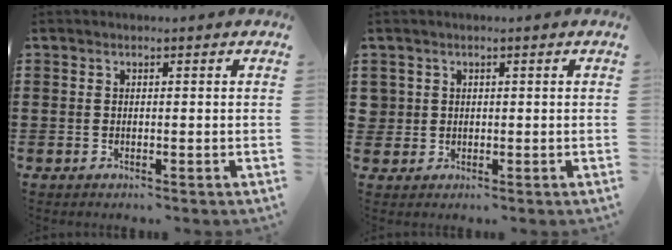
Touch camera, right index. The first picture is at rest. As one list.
[{"total": 1.6, "force": [0.3, 1.6, 0.2], "torque": [-0.010, 0.009, 0.004]}]